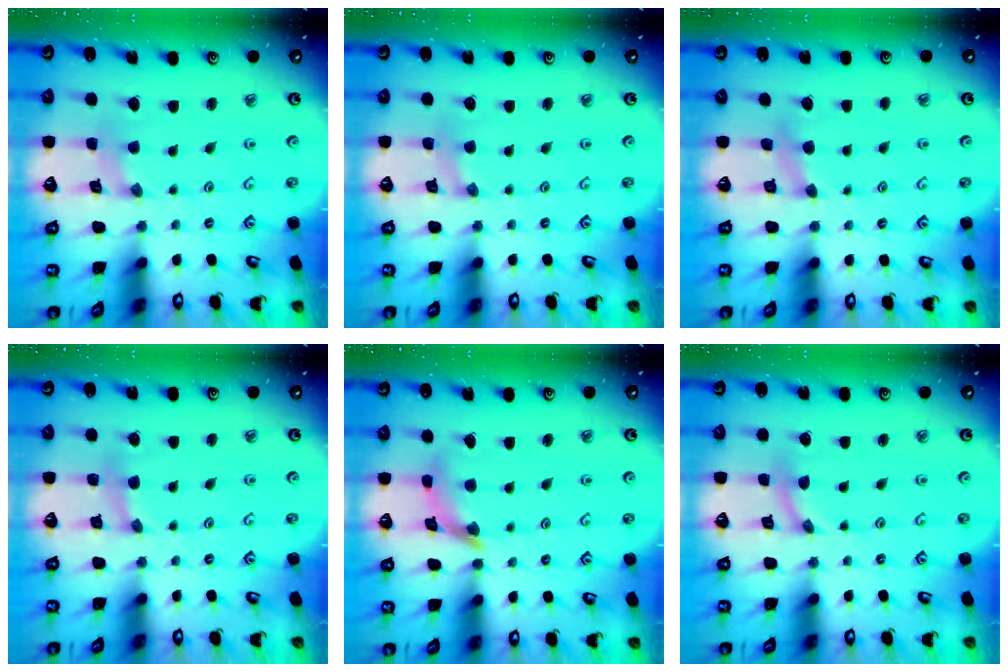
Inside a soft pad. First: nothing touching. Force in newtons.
{"total": 1.8, "press": 1.7, "slide": 0.4}
{"total": 4.5, "press": 4.5, "slide": 0.7}
{"total": 2.7, "press": 2.7, "slide": 0.4}
{"total": 7.3, "press": 7.3, "slide": 0.7}
{"total": 0.0}